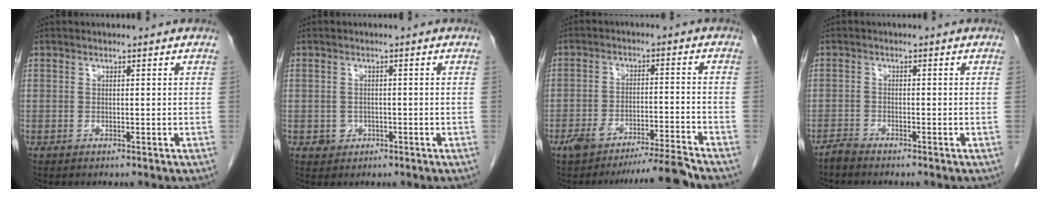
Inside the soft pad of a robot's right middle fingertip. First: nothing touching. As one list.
[{"total": 1.8, "force": [-0.6, 1.7, 0.4], "torque": [-0.002, 0.006, -0.004]}, {"total": 7.8, "force": [-7.0, -1.0, 3.3], "torque": [-0.049, 0.000, -0.117]}, {"total": 1.5, "force": [-1.5, 0.0, 0.3], "torque": [-0.009, -0.003, -0.029]}]